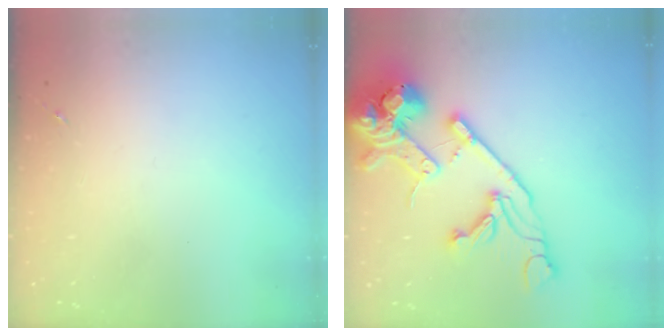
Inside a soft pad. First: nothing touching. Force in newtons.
{"total": 23.6, "press": 23.4, "slide": 3.5}